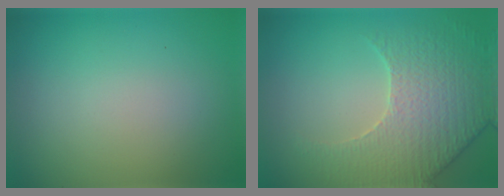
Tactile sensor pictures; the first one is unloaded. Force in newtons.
{"total": 4.7, "press": 4.6, "slide": 1.2}